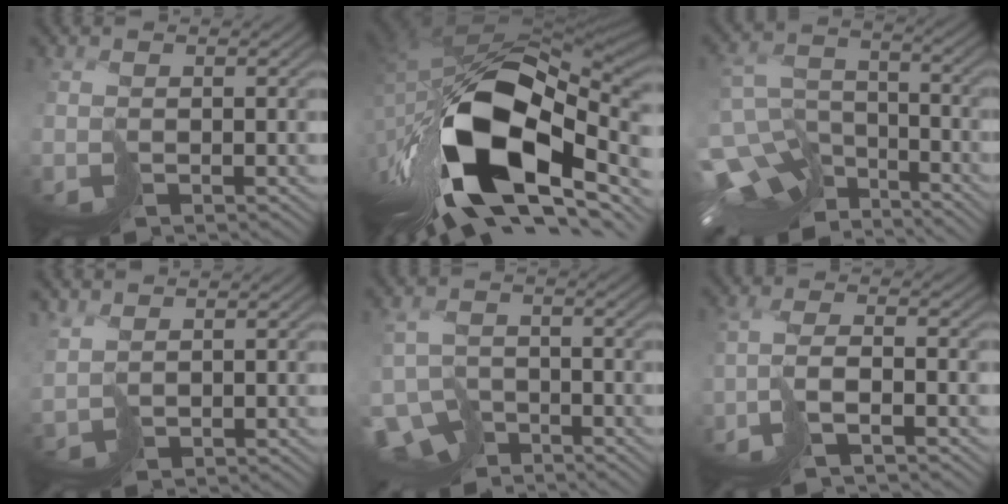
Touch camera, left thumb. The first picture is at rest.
{"total": 19.2, "force": [-5.6, 9.6, 15.6], "torque": [-0.311, -0.006, -0.086]}
{"total": 14.1, "force": [-10.0, 7.7, 6.3], "torque": [-0.158, -0.027, -0.134]}
{"total": 2.5, "force": [1.5, 1.1, 1.5], "torque": [-0.046, 0.002, 0.033]}
{"total": 6.5, "force": [-5.3, 3.2, 2.2], "torque": [-0.038, -0.017, -0.089]}
{"total": 3.5, "force": [-2.5, -0.2, 2.4], "torque": [-0.043, 0.012, -0.053]}